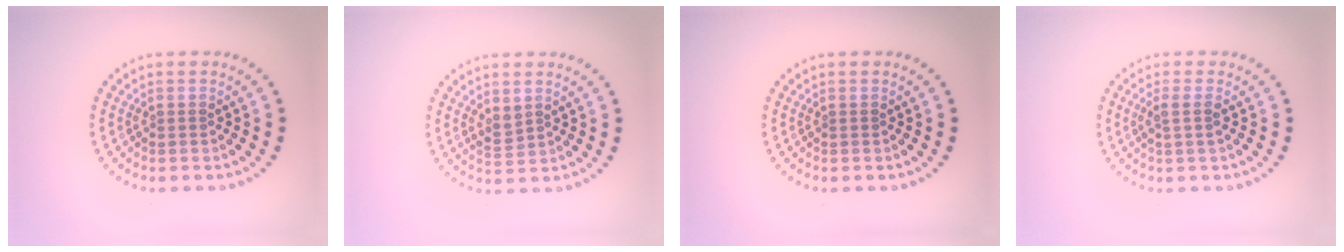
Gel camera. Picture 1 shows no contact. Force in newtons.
{"total": 1.4, "press": 1.3, "slide": 0.5}
{"total": 0.0}
{"total": 1.4, "press": 1.1, "slide": 0.8}